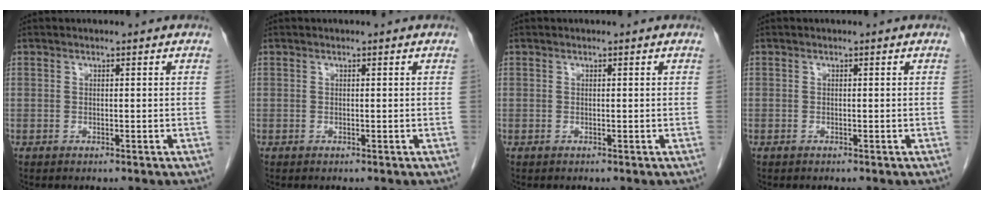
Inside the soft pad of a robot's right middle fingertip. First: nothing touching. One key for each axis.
{"total": 0.0}
{"total": 0.0}
{"total": 0.0}